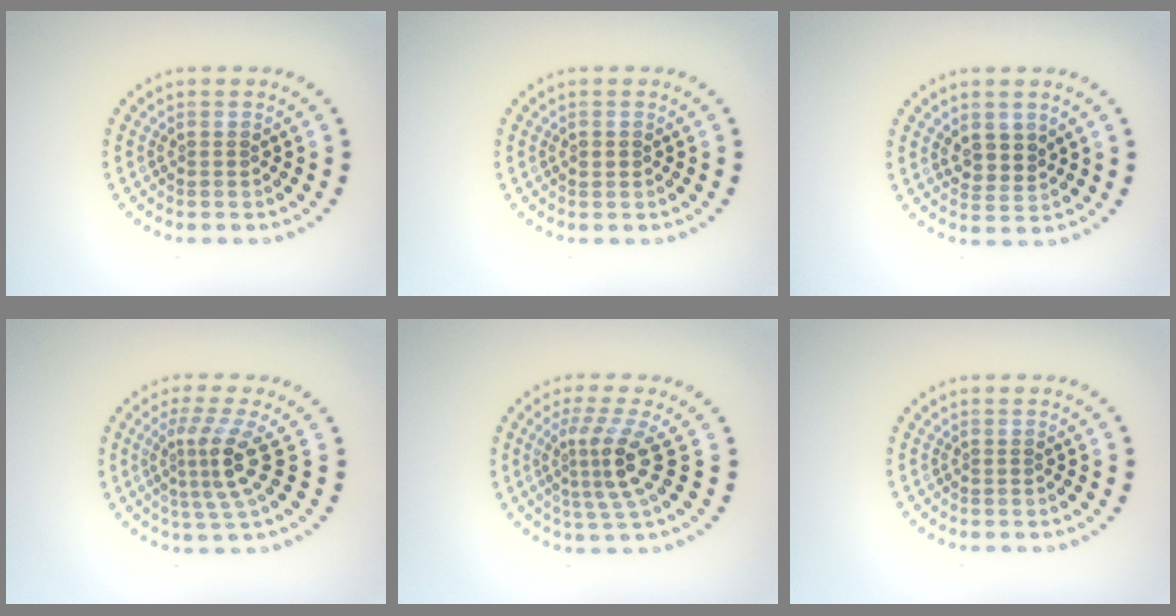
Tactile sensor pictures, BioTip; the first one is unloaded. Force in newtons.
{"total": 0.9, "press": 0.9, "slide": 0.1}
{"total": 2.4, "press": 2.2, "slide": 1.0}
{"total": 3.8, "press": 2.6, "slide": 2.8}
{"total": 3.9, "press": 2.7, "slide": 2.9}
{"total": 0.0}